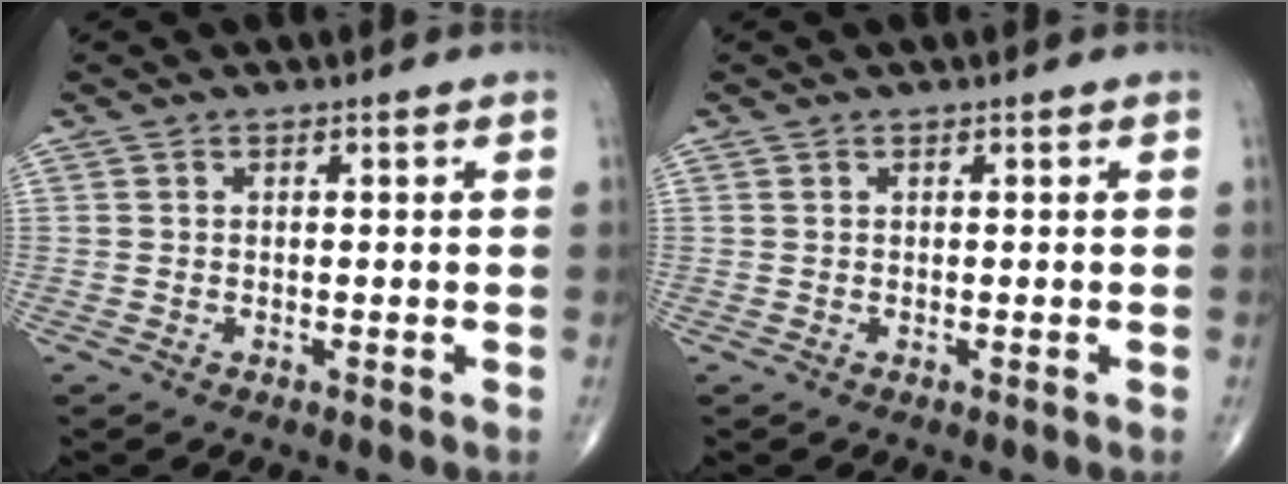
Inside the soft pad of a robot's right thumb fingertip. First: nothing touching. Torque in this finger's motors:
{"motor_torque": [-0.02, -0.07, 0.17, -0.01, 0.02]}